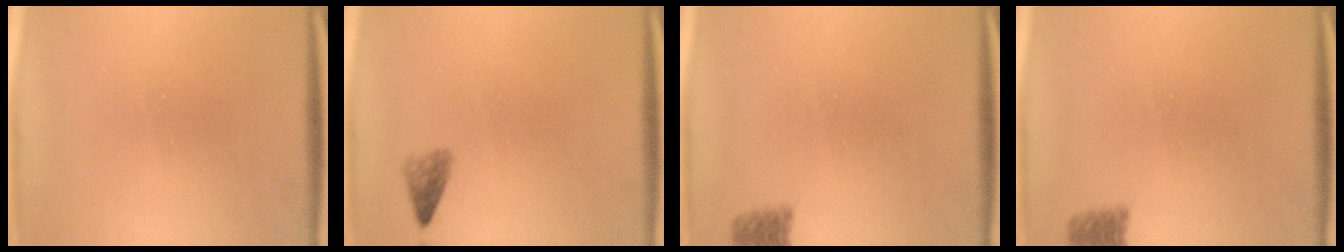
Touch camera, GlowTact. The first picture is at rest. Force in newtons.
{"total": 1.7}
{"total": 2.7}
{"total": 2.7}